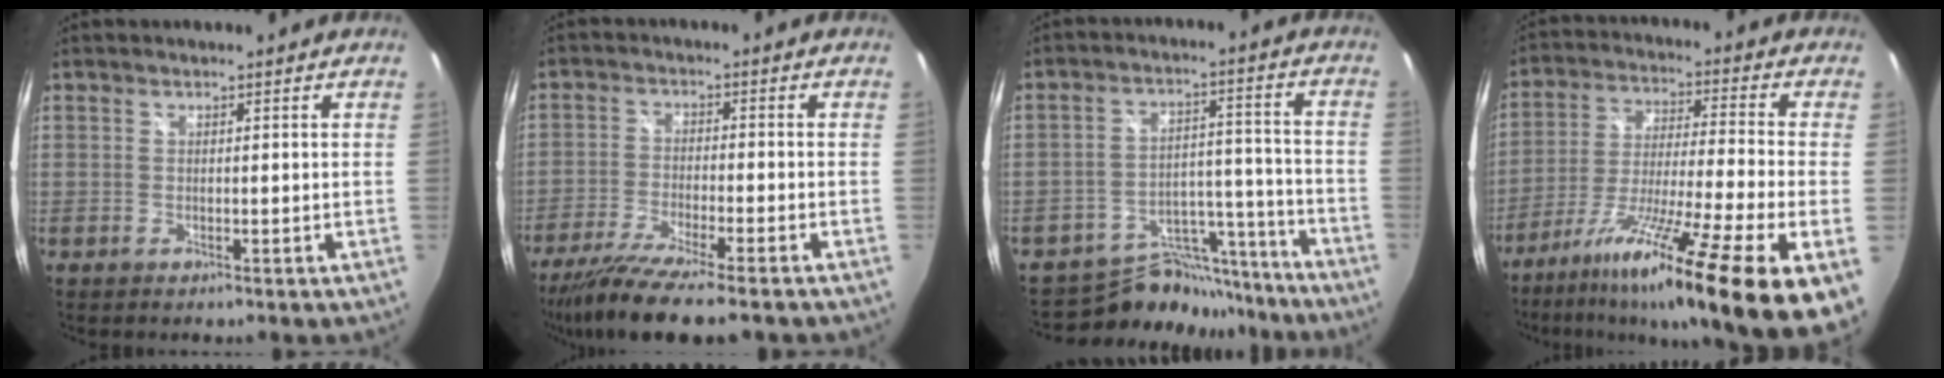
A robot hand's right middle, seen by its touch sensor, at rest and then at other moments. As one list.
[{"total": 11.9, "force": [-9.5, 0.7, 7.2], "torque": [-0.154, -0.038, -0.164]}, {"total": 14.0, "force": [-12.8, 5.5, 2.0], "torque": [-0.037, 0.044, -0.183]}, {"total": 22.7, "force": [-14.1, 0.0, 17.8], "torque": [-0.288, -0.051, -0.236]}]